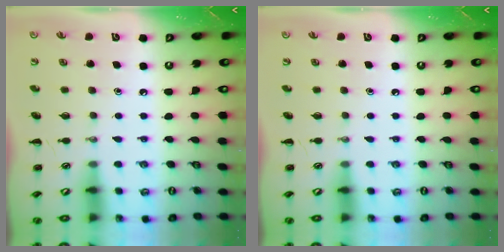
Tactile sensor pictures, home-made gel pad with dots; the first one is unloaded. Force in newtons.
{"total": 0.0}